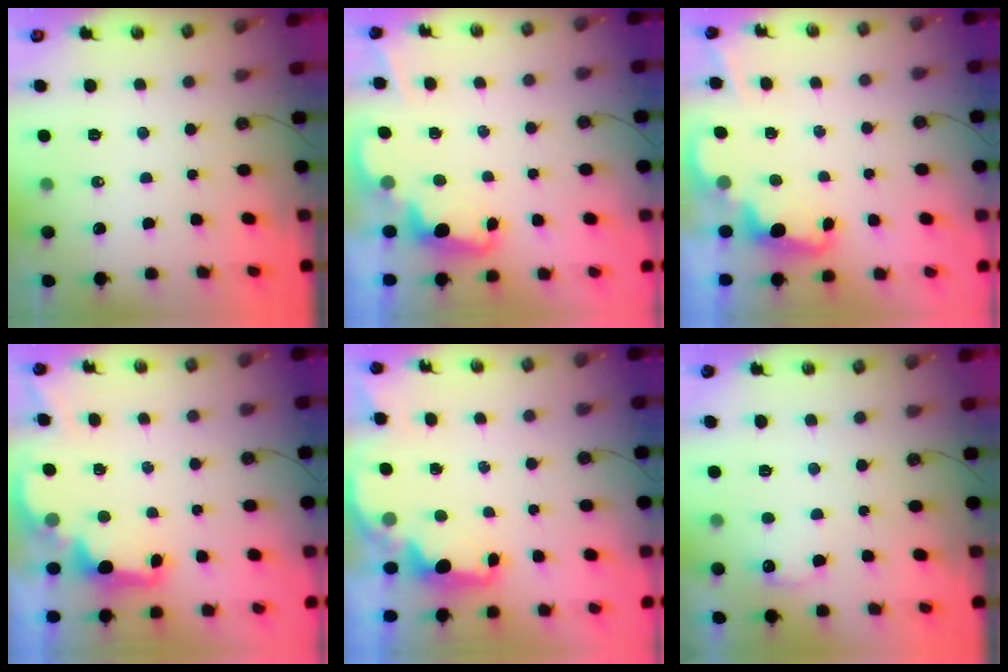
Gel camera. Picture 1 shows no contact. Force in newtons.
{"total": 2.3, "press": 2.2, "slide": 0.5}
{"total": 2.5, "press": 2.4, "slide": 0.6}
{"total": 2.8, "press": 2.6, "slide": 0.8}
{"total": 2.5, "press": 2.3, "slide": 0.8}
{"total": 7.5, "press": 7.5, "slide": 0.5}